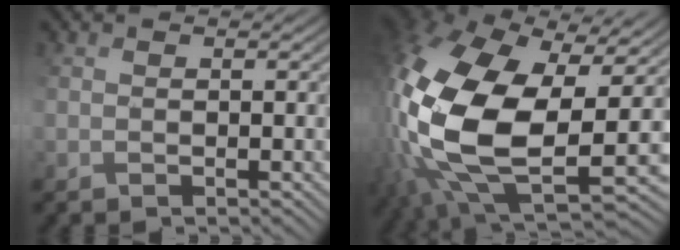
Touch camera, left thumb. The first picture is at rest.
{"total": 19.1, "force": [-0.8, 10.4, 16.0], "torque": [-0.401, -0.038, -0.004]}